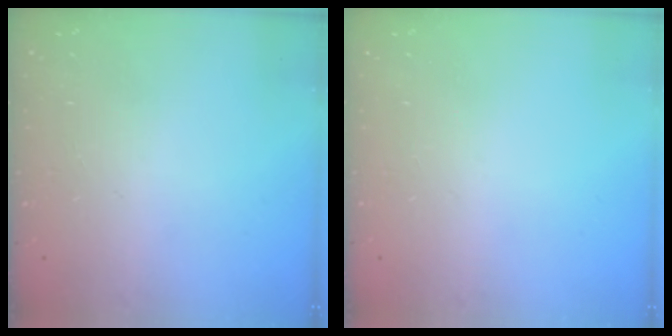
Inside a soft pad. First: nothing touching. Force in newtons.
{"total": 0.0}